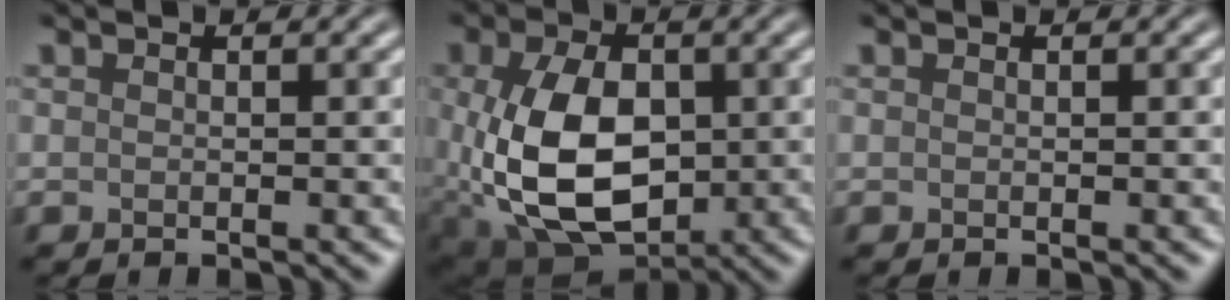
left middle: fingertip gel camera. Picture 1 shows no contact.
{"total": 11.3, "force": [-0.8, 7.3, 8.6], "torque": [-0.193, -0.015, -0.005]}
{"total": 0.0}